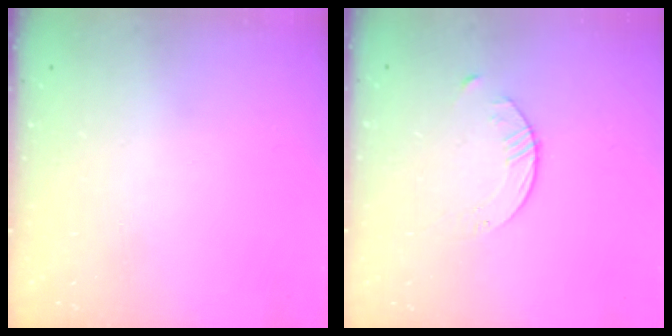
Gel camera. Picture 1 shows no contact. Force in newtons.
{"total": 3.9, "press": 3.9, "slide": 0.4}